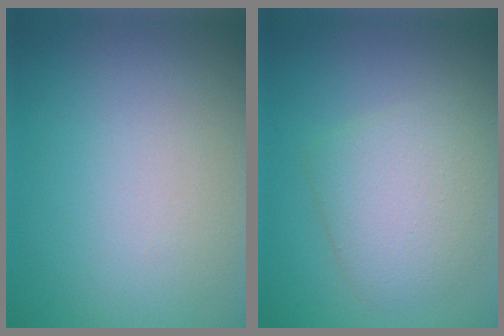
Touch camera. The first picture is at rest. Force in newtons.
{"total": 4.4, "press": 4.4, "slide": 0.3}